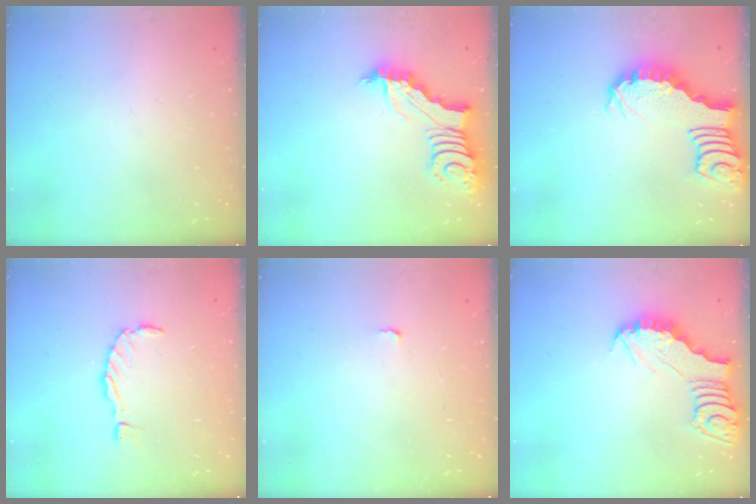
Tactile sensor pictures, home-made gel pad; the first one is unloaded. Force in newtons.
{"total": 5.8, "press": 5.8, "slide": 0.5}
{"total": 3.7, "press": 3.7, "slide": 0.6}
{"total": 0.0}
{"total": 2.7, "press": 2.7, "slide": 0.2}
{"total": 3.3, "press": 3.3, "slide": 0.4}